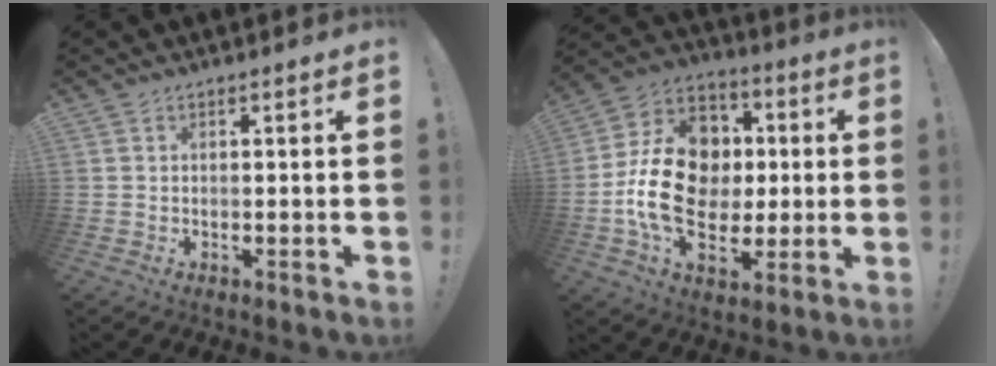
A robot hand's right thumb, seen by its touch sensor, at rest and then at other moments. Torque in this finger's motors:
{"motor_torque": [2.21, 2.80, 1.30, -0.82, 0.19]}